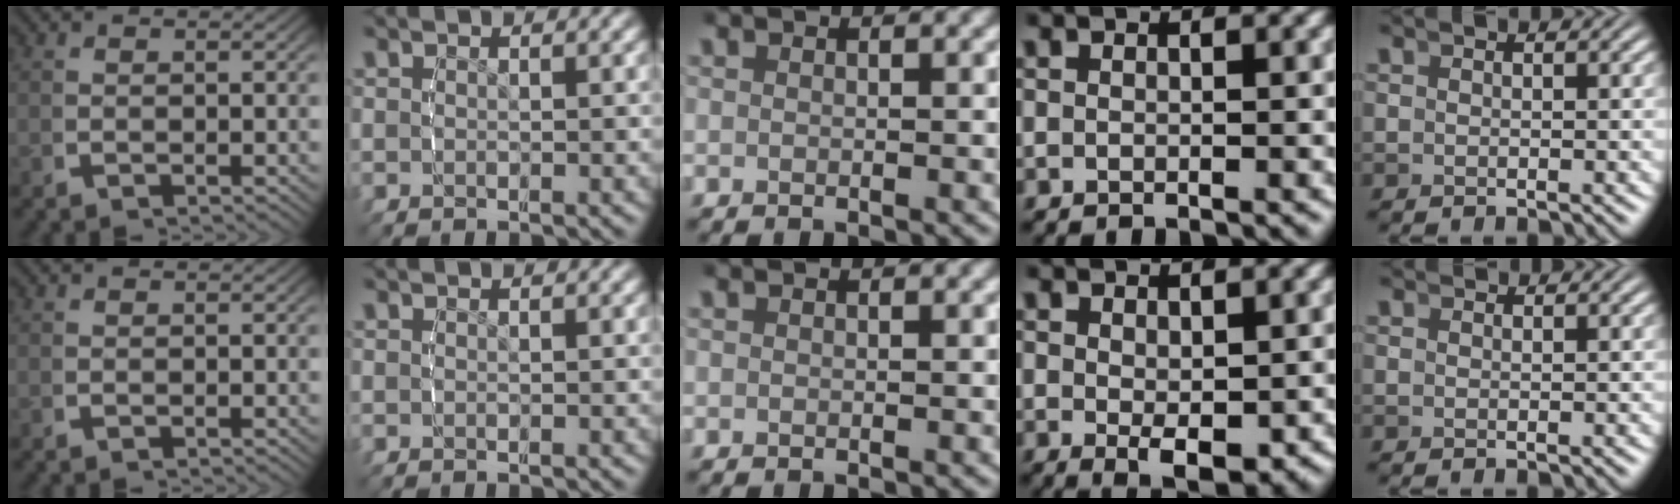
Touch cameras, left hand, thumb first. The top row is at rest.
{"ring": {"total": 3.4, "force": [-1.1, 1.1, 3.0], "torque": [-0.047, -0.028, 0.002]}, "little": {"total": 1.1, "force": [1.0, -0.5, -0.1], "torque": [0.010, -0.002, 0.019]}}